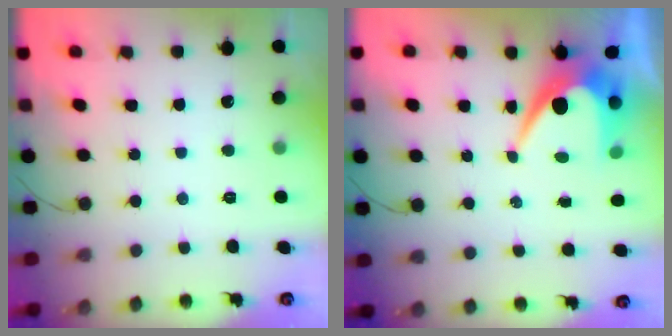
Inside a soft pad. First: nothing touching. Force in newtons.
{"total": 7.9, "press": 7.9, "slide": 0.6}